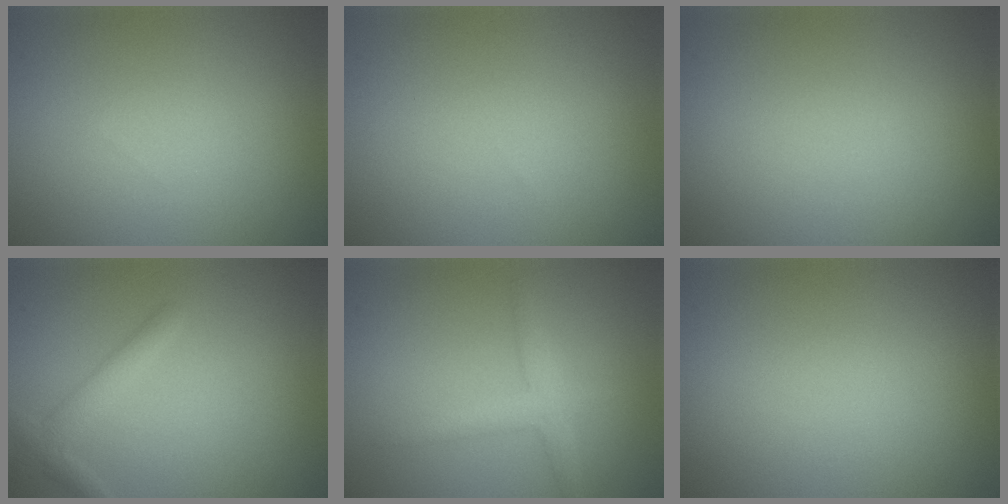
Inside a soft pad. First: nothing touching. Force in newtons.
{"total": 0.0}
{"total": 0.0}
{"total": 2.0, "press": 2.0, "slide": 0.1}
{"total": 2.4, "press": 2.4, "slide": 0.1}
{"total": 0.0}